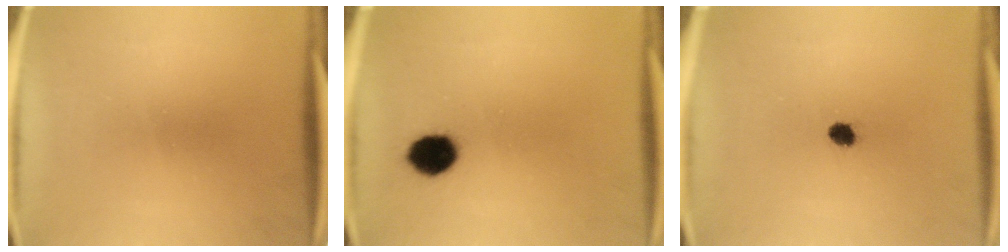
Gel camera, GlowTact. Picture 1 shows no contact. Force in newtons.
{"total": 7.0}
{"total": 2.4}